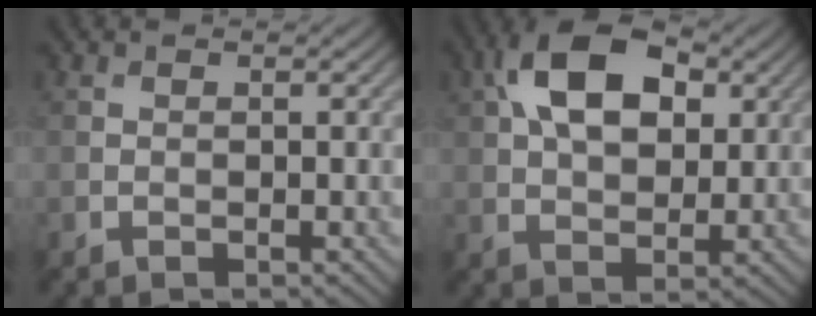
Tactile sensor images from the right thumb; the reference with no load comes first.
{"total": 11.6, "force": [3.7, 6.9, 8.6], "torque": [-0.169, 0.024, 0.059]}